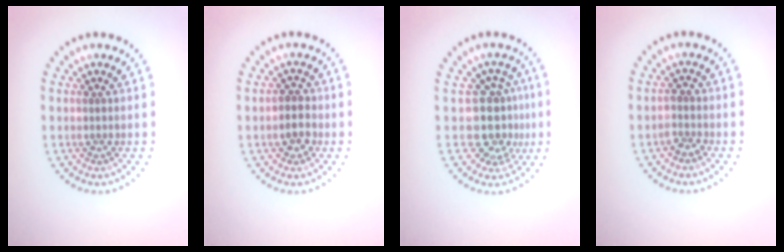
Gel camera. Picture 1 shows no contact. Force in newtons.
{"total": 2.3, "press": 2.2, "slide": 0.6}
{"total": 4.1, "press": 3.2, "slide": 2.5}
{"total": 1.4, "press": 1.3, "slide": 0.6}